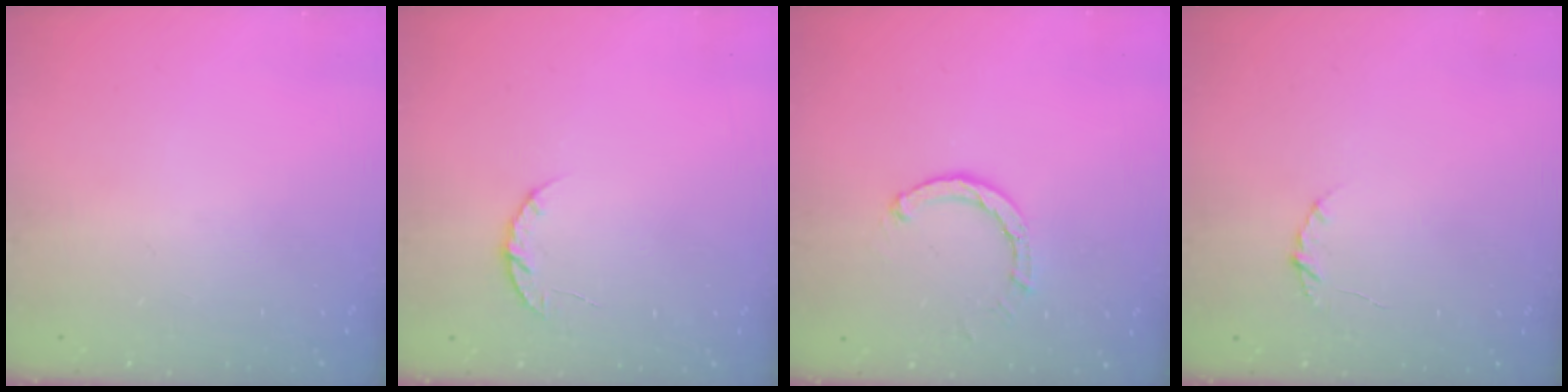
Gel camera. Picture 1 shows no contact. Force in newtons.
{"total": 4.9, "press": 4.8, "slide": 0.7}
{"total": 2.6, "press": 2.6, "slide": 0.1}
{"total": 3.9, "press": 3.9, "slide": 0.5}